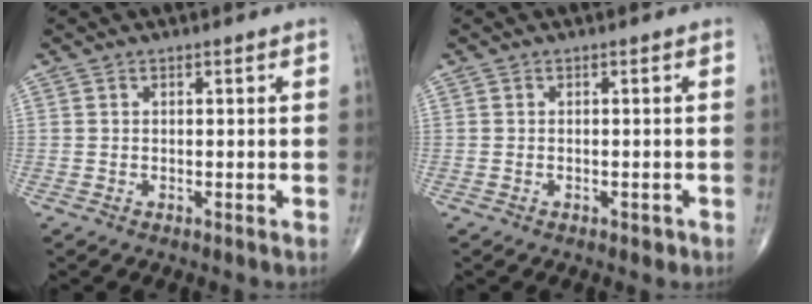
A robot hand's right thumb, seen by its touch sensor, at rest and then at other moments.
{"total": 1.0, "force": [-0.5, 0.6, 0.6], "torque": [-0.009, 0.004, -0.005]}